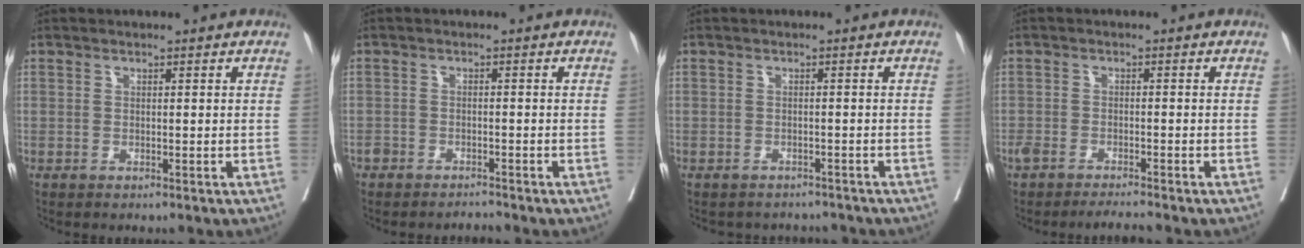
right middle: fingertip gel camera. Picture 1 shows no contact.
{"total": 1.6, "force": [-1.6, 0.2, -0.2], "torque": [0.007, -0.005, -0.027]}
{"total": 5.0, "force": [-4.7, 1.6, -0.1], "torque": [0.005, 0.006, -0.055]}
{"total": 3.6, "force": [-3.3, -0.1, 1.3], "torque": [-0.023, -0.007, -0.056]}